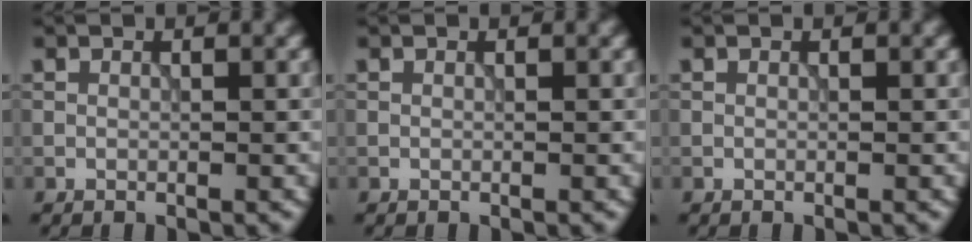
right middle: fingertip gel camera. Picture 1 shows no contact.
{"total": 0.0}
{"total": 0.0}